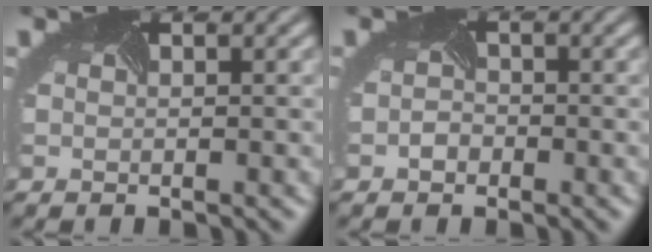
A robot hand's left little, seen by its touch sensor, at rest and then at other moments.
{"total": 0.8, "force": [-0.6, 0.5, -0.4], "torque": [-0.006, 0.003, -0.015]}